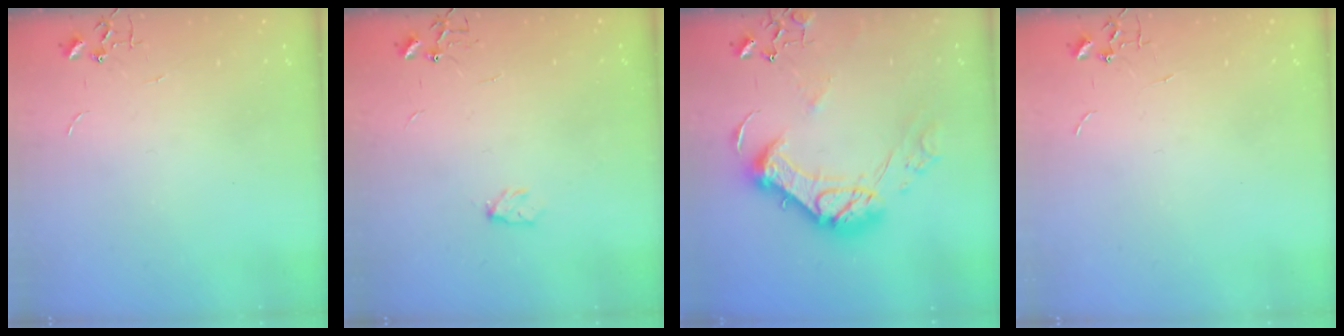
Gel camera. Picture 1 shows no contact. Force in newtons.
{"total": 4.0, "press": 3.9, "slide": 0.5}
{"total": 17.9, "press": 17.8, "slide": 1.7}
{"total": 0.0}